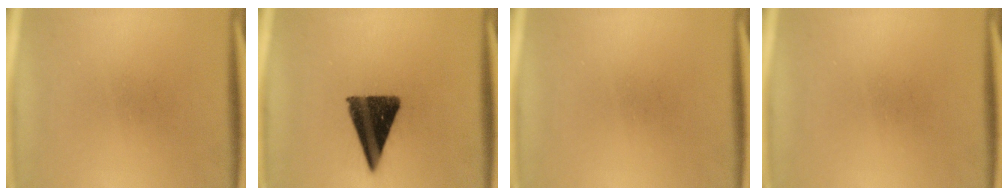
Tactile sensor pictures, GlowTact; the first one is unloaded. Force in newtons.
{"total": 13.0}
{"total": 0.0}
{"total": 0.0}